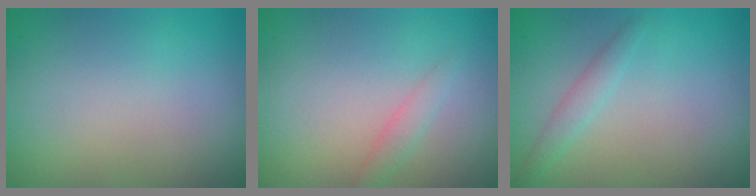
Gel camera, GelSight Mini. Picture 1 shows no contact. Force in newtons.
{"total": 1.3, "press": 1.3, "slide": 0.0}
{"total": 1.4, "press": 1.4, "slide": 0.1}